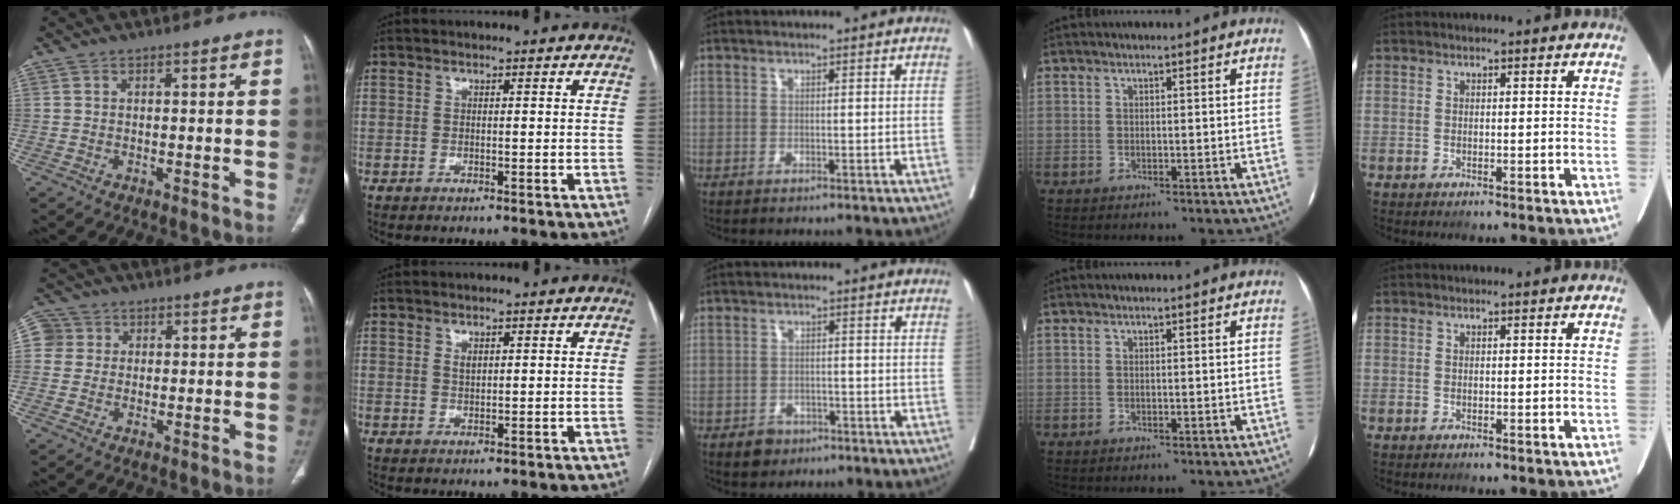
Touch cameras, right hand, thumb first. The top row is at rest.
{"thumb": {"total": 4.0, "force": [0.9, 3.9, 0.6], "torque": [0.006, 0.007, 0.014]}, "index": {"total": 1.4, "force": [0.6, 0.8, 0.9], "torque": [-0.017, -0.001, 0.014]}, "middle": {"total": 2.7, "force": [-1.8, 1.9, 0.7], "torque": [-0.010, 0.006, -0.023]}}